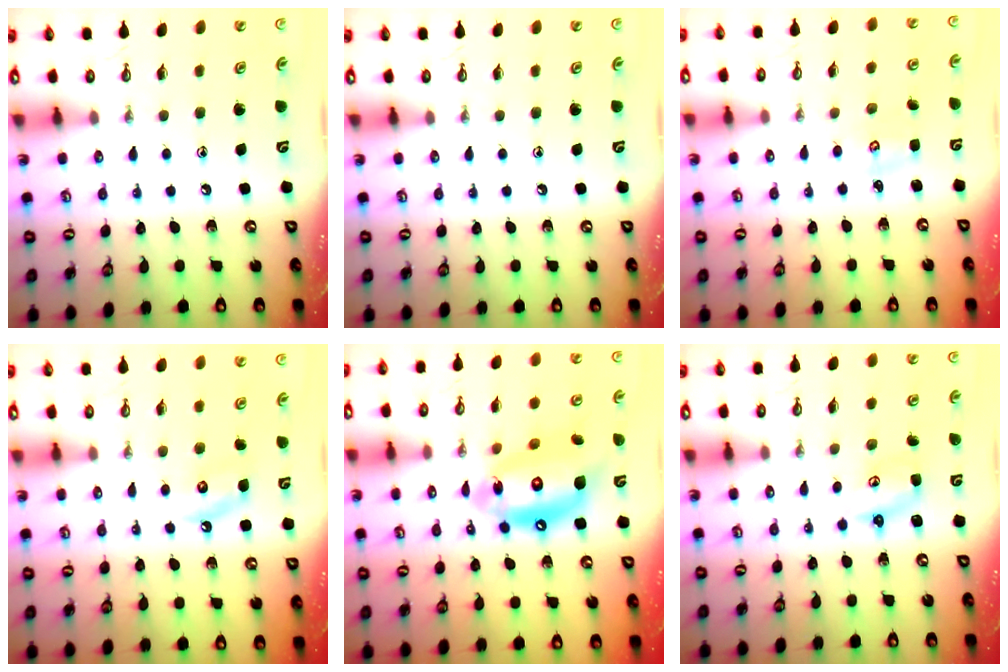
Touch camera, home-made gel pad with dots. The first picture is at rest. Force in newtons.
{"total": 0.0}
{"total": 1.8, "press": 1.8, "slide": 0.2}
{"total": 4.1, "press": 4.0, "slide": 0.6}
{"total": 16.0, "press": 15.9, "slide": 1.9}
{"total": 2.9, "press": 2.9, "slide": 0.3}